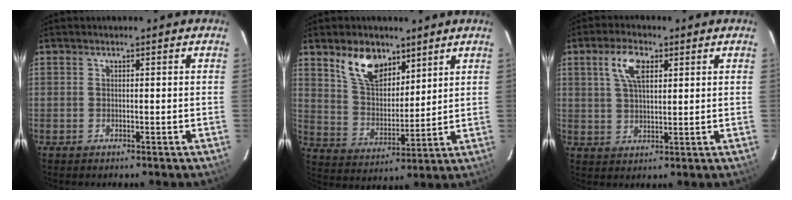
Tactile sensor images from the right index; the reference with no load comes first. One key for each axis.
{"total": 11.0, "fx": 7.0, "fy": 6.0, "fz": 5.9, "tx": -0.109, "ty": 0.013, "tz": 0.138}
{"total": 6.5, "fx": 2.8, "fy": 3.0, "fz": 5.1, "tx": -0.098, "ty": 0.013, "tz": 0.052}